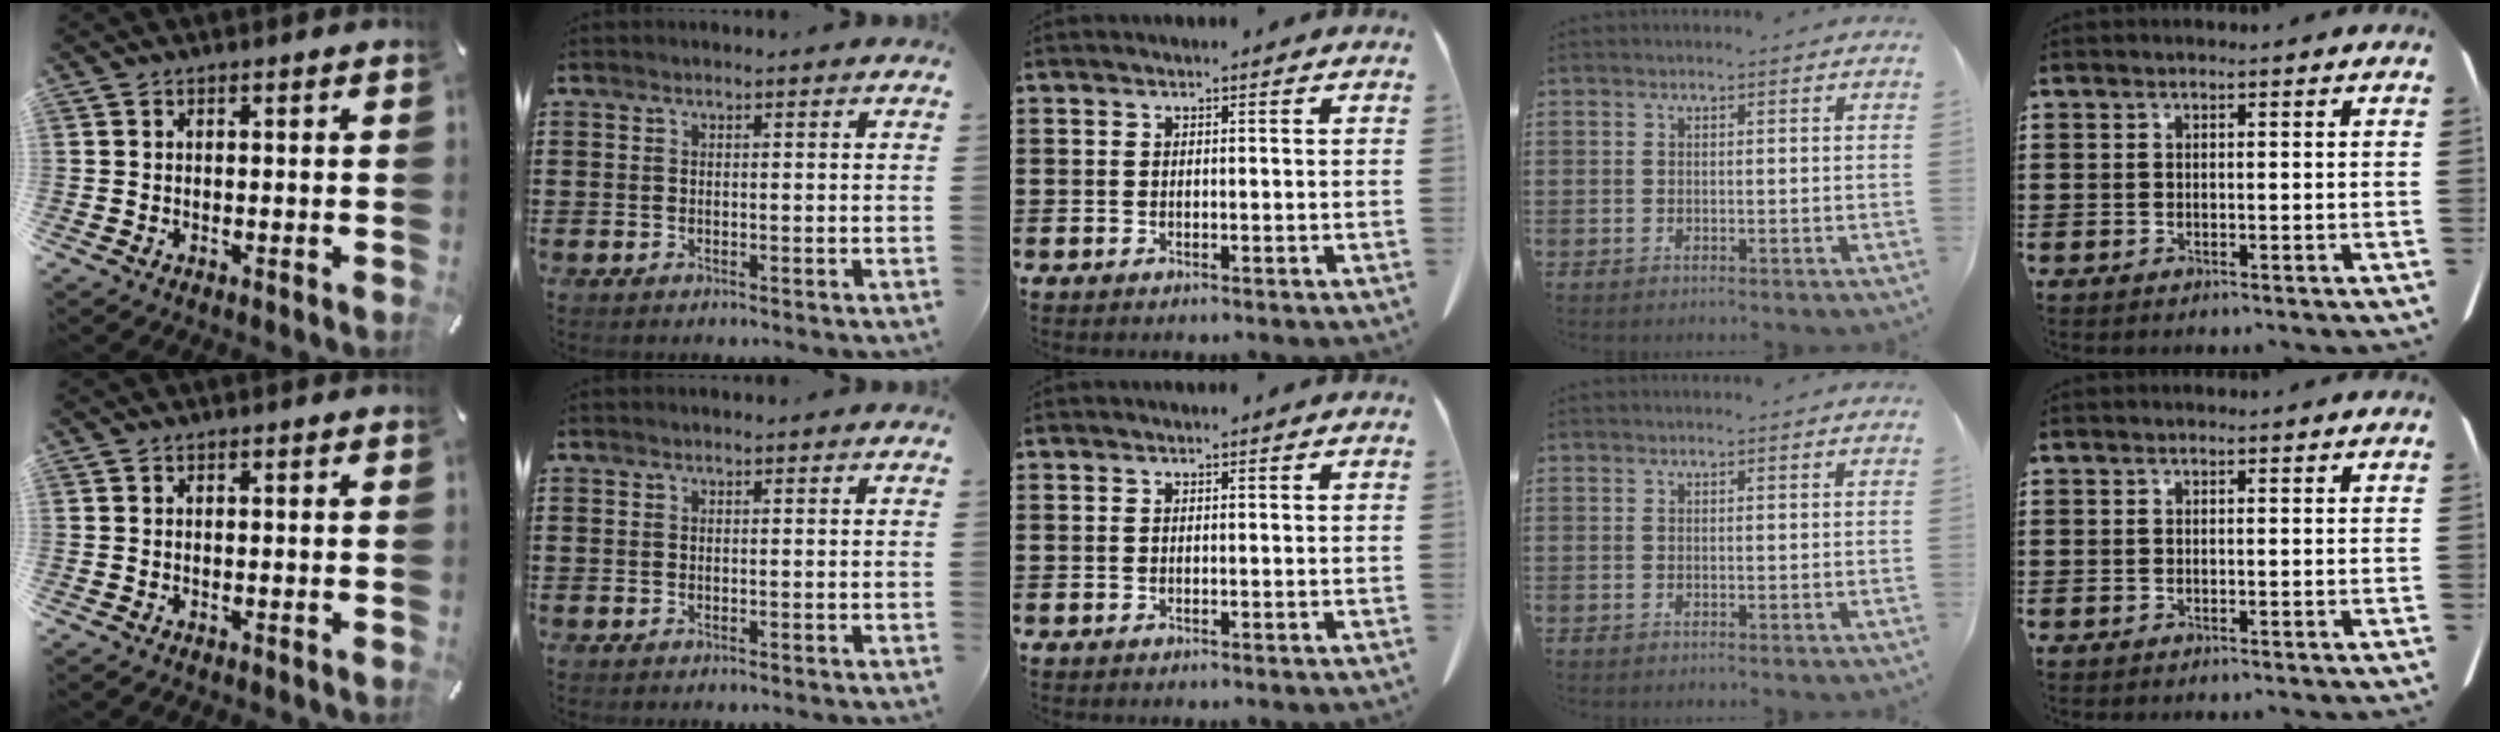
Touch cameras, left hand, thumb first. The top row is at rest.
{}